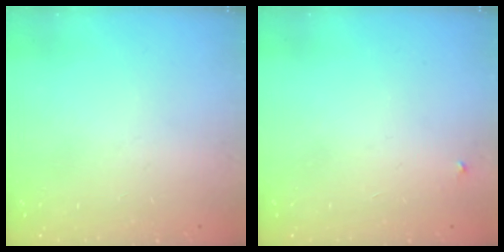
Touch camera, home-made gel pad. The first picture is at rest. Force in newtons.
{"total": 2.1, "press": 2.1, "slide": 0.1}